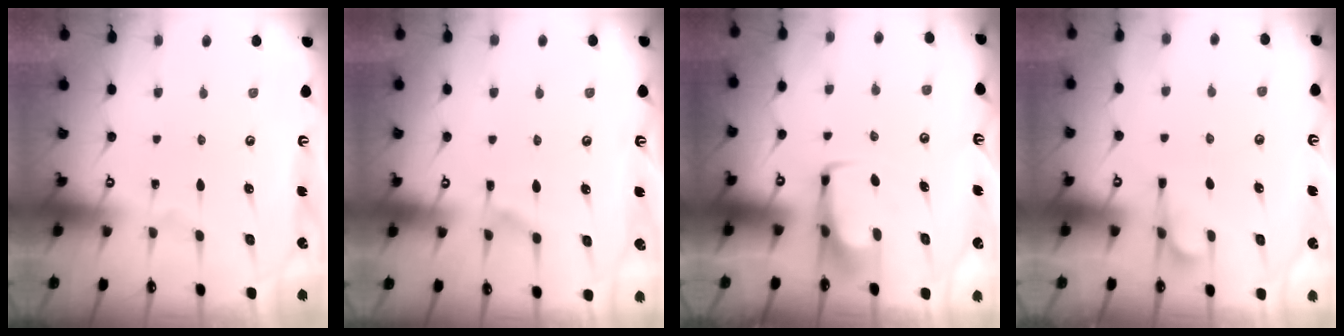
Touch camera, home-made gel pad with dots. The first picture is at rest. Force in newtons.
{"total": 5.6, "press": 5.6, "slide": 0.6}
{"total": 3.8, "press": 3.8, "slide": 0.3}
{"total": 1.8, "press": 1.4, "slide": 1.1}